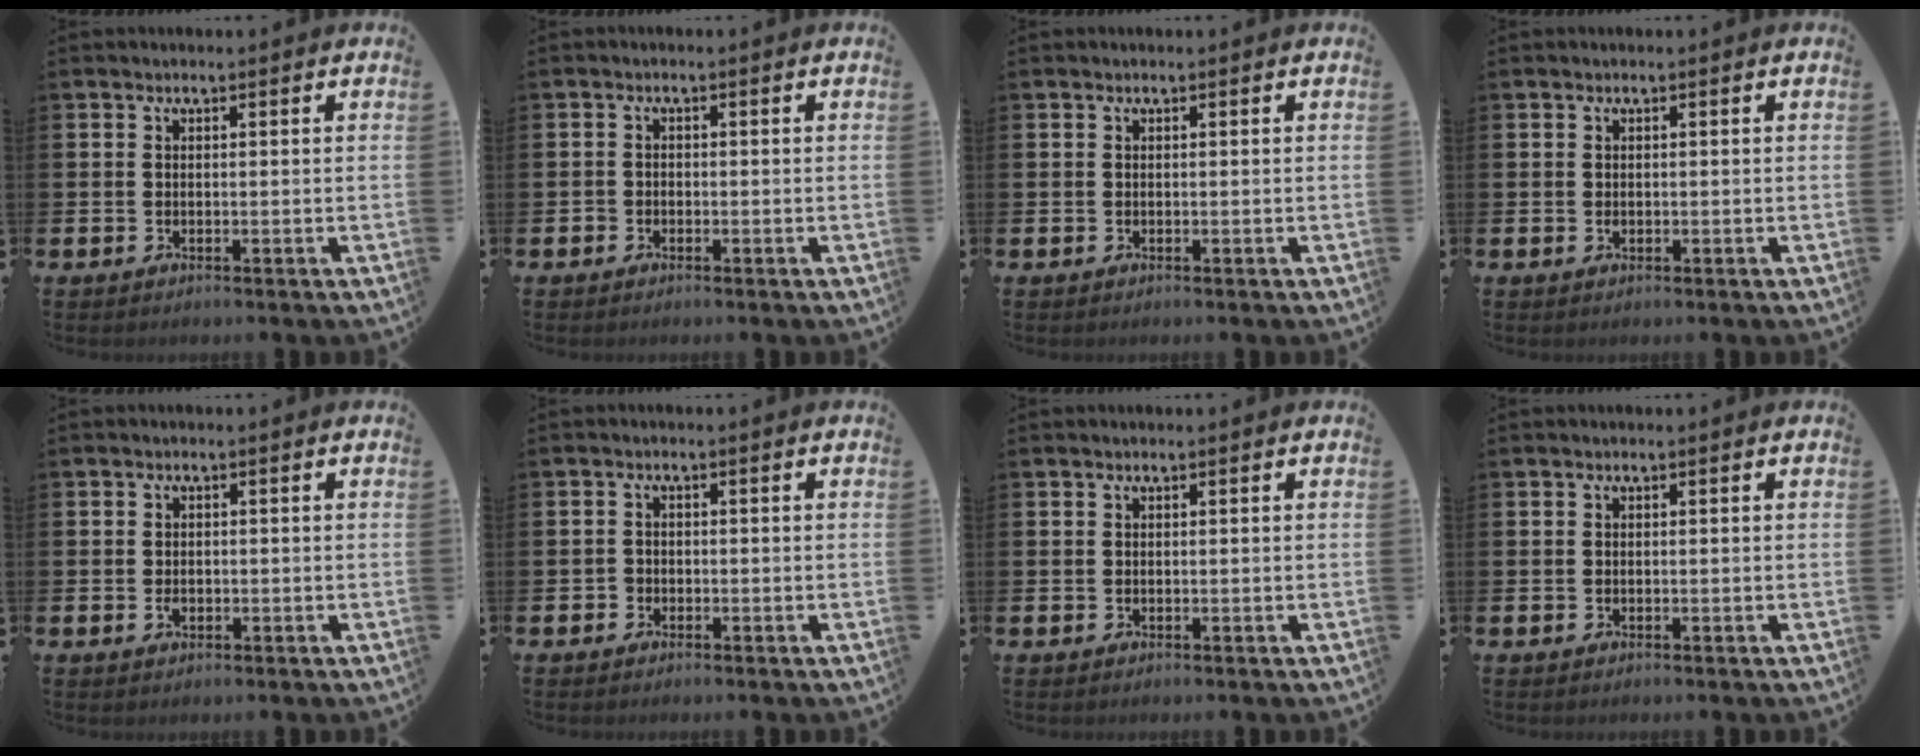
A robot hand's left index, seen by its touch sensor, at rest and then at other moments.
{"total": 1.5, "force": [-1.3, 0.6, -0.3], "torque": [0.011, 0.001, -0.029]}
{"total": 0.0}
{"total": 0.6, "force": [0.0, 0.4, 0.3], "torque": [-0.001, 0.000, -0.002]}
{"total": 1.3, "force": [-0.2, 0.9, 0.8], "torque": [-0.010, 0.002, -0.007]}
{"total": 1.5, "force": [-1.2, 0.8, -0.3], "torque": [0.008, 0.002, -0.027]}
{"total": 0.0}
{"total": 0.0}